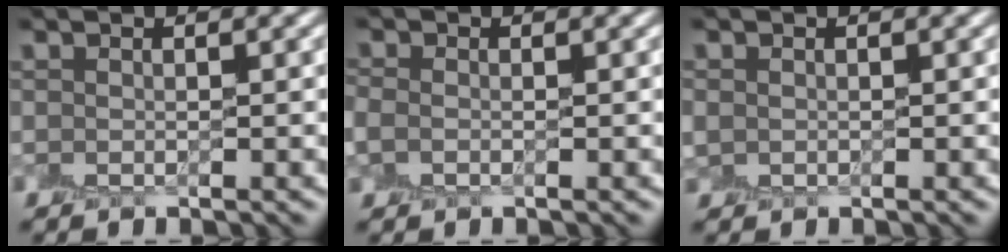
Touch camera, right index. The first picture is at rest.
{"total": 1.4, "force": [-0.2, 1.2, 0.8], "torque": [-0.017, 0.002, -0.011]}
{"total": 1.2, "force": [0.0, 1.1, 0.3], "torque": [-0.003, -0.001, -0.005]}